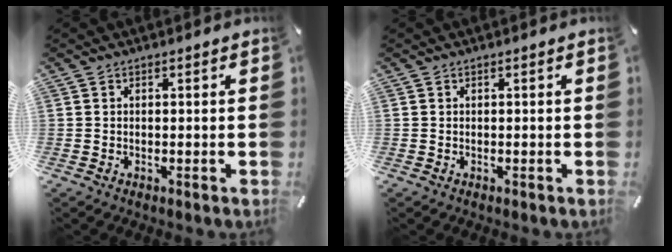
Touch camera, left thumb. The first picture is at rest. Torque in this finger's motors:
{"motor_torque": [0.00, 0.00, -0.01, 0.00, 0.00]}